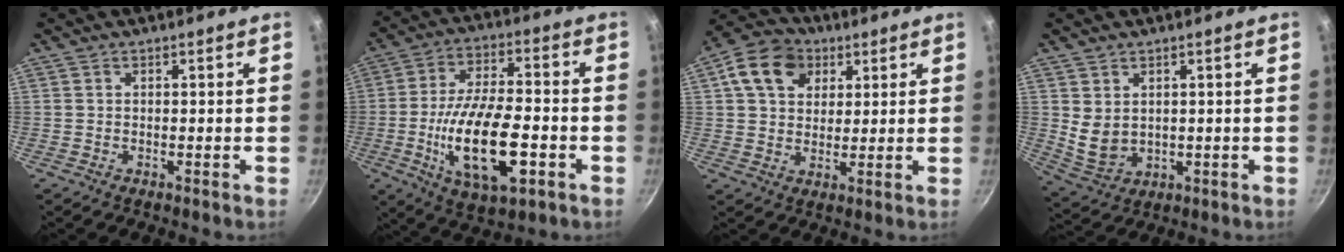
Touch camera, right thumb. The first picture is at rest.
{"total": 18.5, "force": [-4.9, 7.7, 16.1], "torque": [-0.285, 0.015, -0.084]}
{"total": 11.5, "force": [4.5, 8.6, 6.2], "torque": [-0.093, 0.003, 0.064]}
{"total": 5.8, "force": [1.6, 4.2, 3.6], "torque": [-0.057, -0.020, 0.047]}